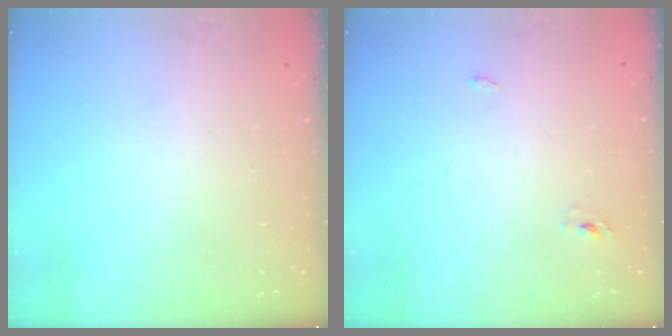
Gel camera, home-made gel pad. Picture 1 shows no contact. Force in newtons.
{"total": 2.4, "press": 2.1, "slide": 1.0}